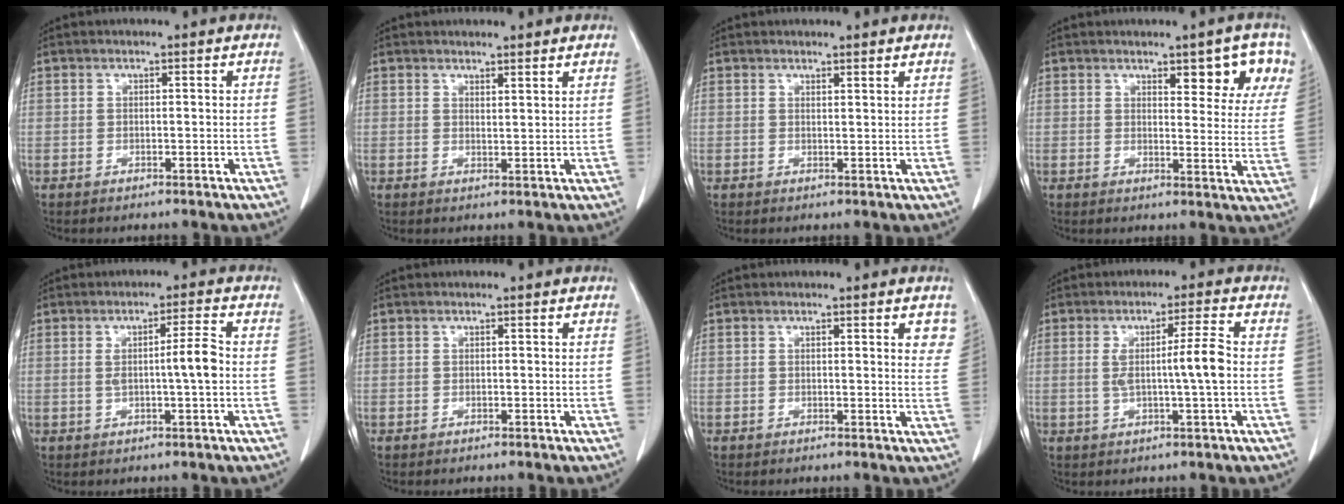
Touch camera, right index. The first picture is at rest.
{"total": 2.4, "force": [2.3, 0.2, 0.6], "torque": [-0.012, -0.012, 0.028]}
{"total": 1.7, "force": [1.7, 0.1, 0.4], "torque": [-0.014, -0.008, 0.020]}
{"total": 8.6, "force": [5.6, 2.4, 6.1], "torque": [-0.067, -0.003, 0.059]}
{"total": 4.9, "force": [-0.1, 0.0, 4.9], "torque": [-0.081, 0.004, -0.002]}
{"total": 0.0}
{"total": 3.2, "force": [1.8, 0.7, 2.6], "torque": [-0.024, -0.005, 0.014]}
{"total": 6.1, "force": [-0.1, -0.6, 6.1], "torque": [-0.102, 0.001, 0.001]}